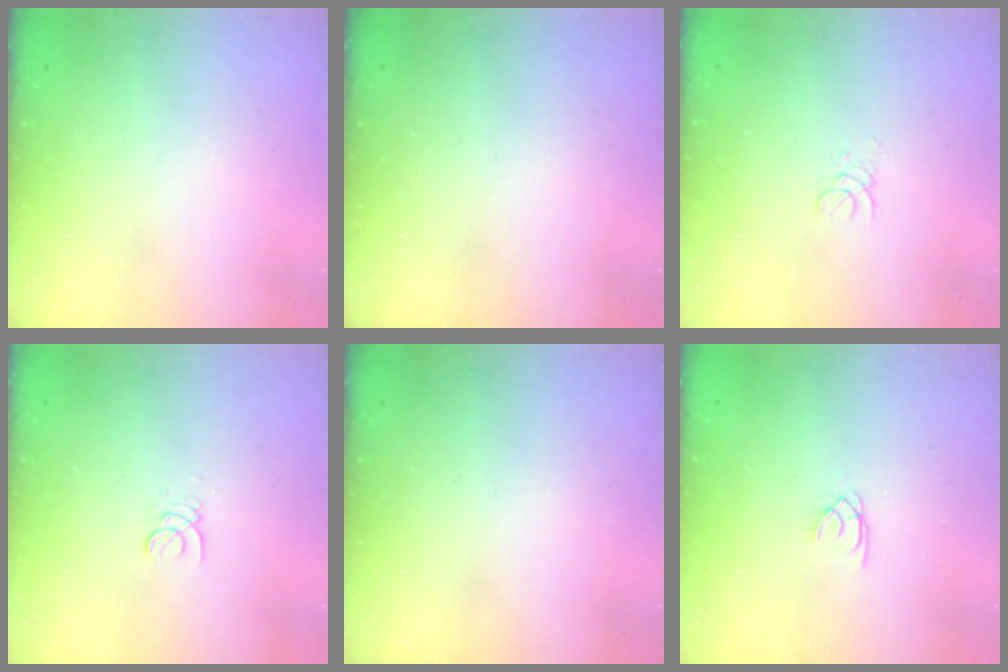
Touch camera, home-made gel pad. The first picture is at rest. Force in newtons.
{"total": 0.0}
{"total": 1.0, "press": 1.0, "slide": 0.1}
{"total": 1.3, "press": 1.3, "slide": 0.1}
{"total": 0.0}
{"total": 1.5, "press": 1.4, "slide": 0.2}